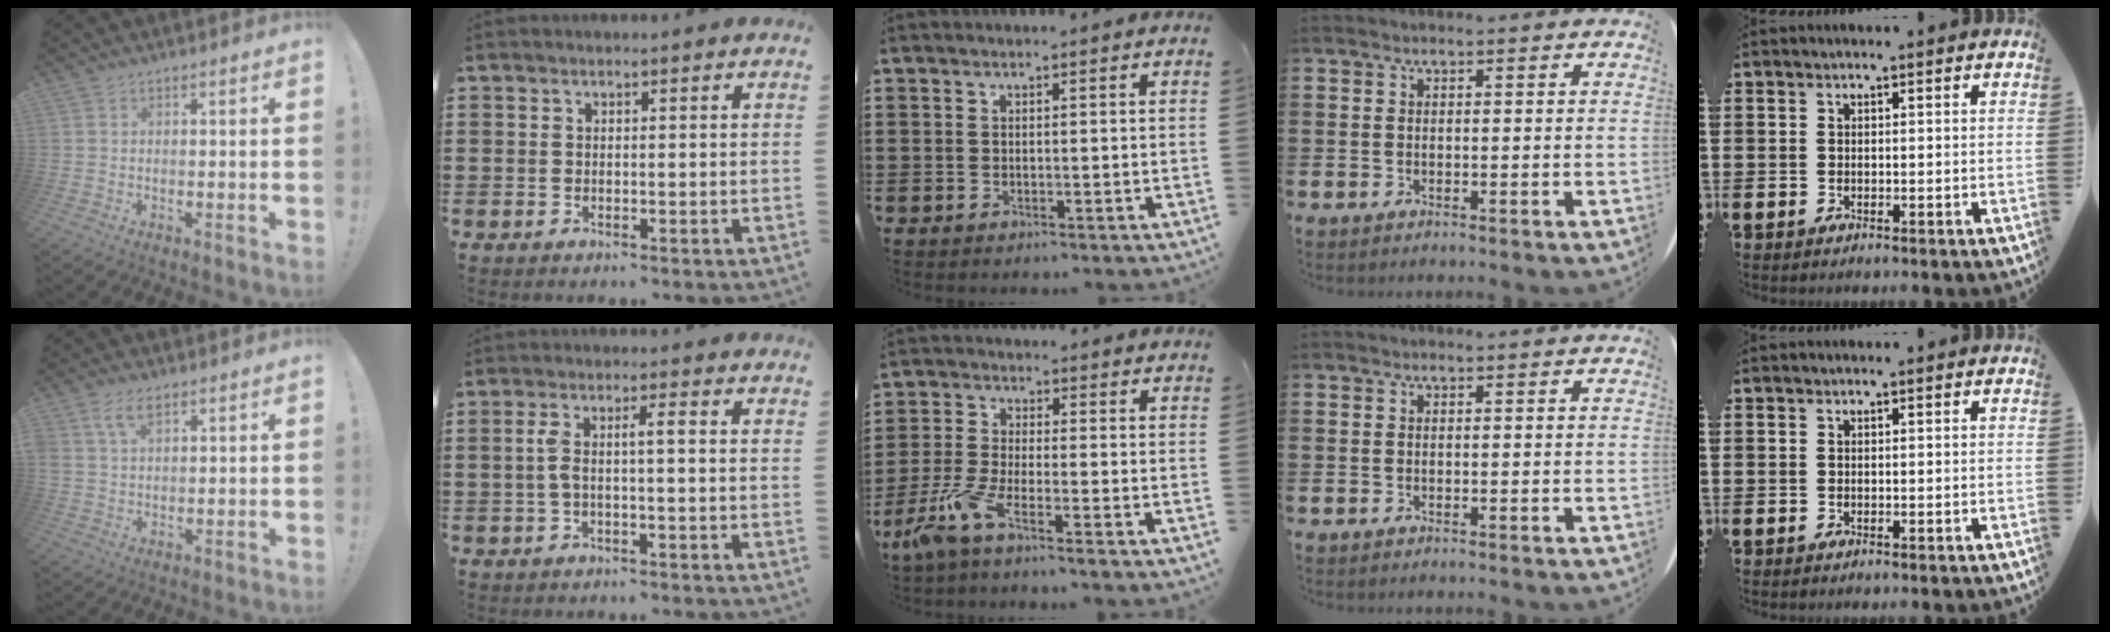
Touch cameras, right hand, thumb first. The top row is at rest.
{"thumb": {"total": 5.1, "force": [2.6, 2.5, 3.6], "torque": [-0.071, 0.000, 0.051]}, "index": {"total": 3.7, "force": [-0.4, 0.5, 3.7], "torque": [-0.084, -0.001, -0.015]}, "middle": {"total": 5.8, "force": [-4.2, 0.6, 4.0], "torque": [-0.108, -0.018, -0.087]}}